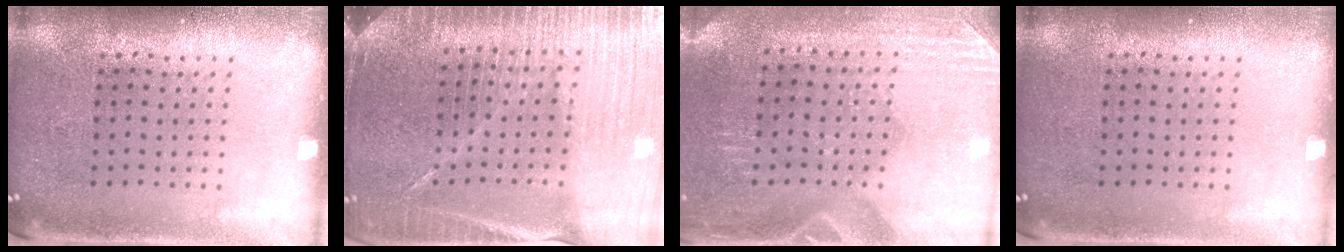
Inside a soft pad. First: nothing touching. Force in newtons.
{"total": 4.8, "press": 4.4, "slide": 1.9}
{"total": 3.0, "press": 2.8, "slide": 1.0}
{"total": 0.0}